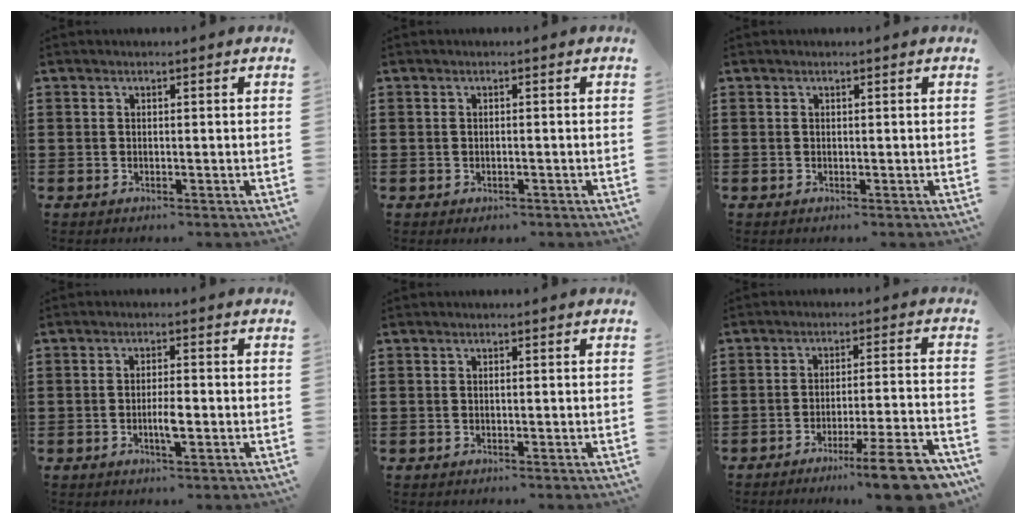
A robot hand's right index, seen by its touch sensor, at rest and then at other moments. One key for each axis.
{"total": 0.5, "fx": -0.4, "fy": 0.2, "fz": 0.2, "tx": -0.007, "ty": -0.002, "tz": -0.008}
{"total": 0.0}
{"total": 3.2, "fx": -0.9, "fy": 0.7, "fz": 2.9, "tx": -0.058, "ty": 0.000, "tz": -0.019}
{"total": 0.0}
{"total": 9.6, "fx": -7.0, "fy": -0.1, "fz": 6.7, "tx": -0.099, "ty": 0.001, "tz": -0.126}